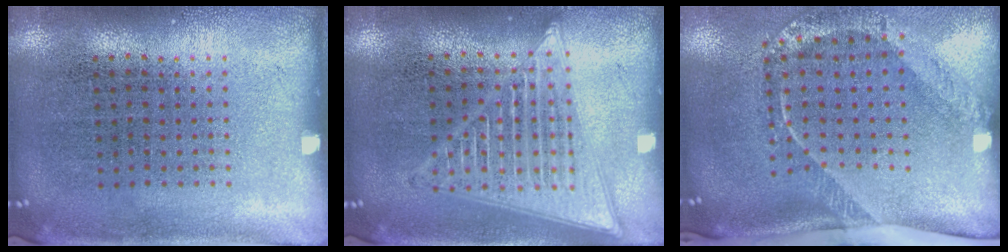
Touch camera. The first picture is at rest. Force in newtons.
{"total": 2.9, "press": 2.9, "slide": 0.3}
{"total": 2.6, "press": 1.7, "slide": 2.0}